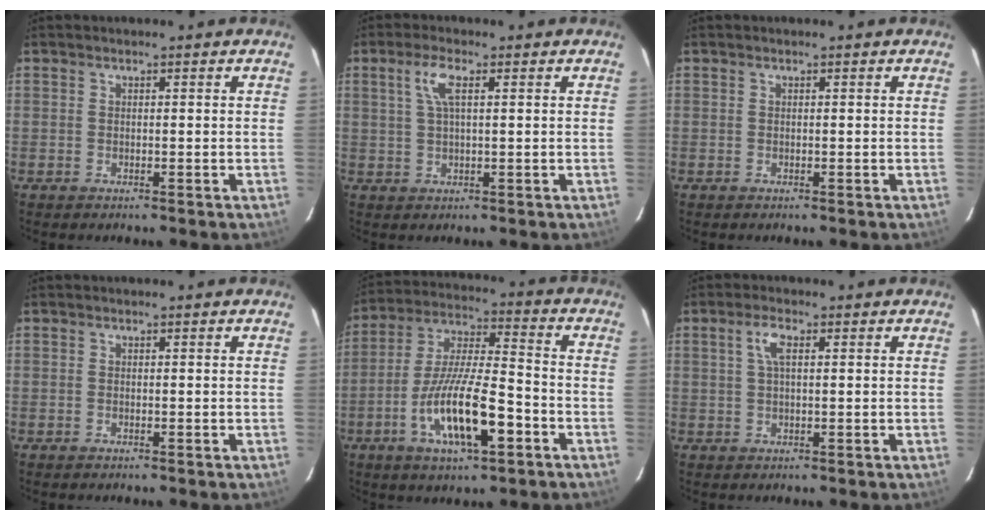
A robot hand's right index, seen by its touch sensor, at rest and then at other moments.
{"total": 4.2, "force": [1.5, 1.0, 3.8], "torque": [-0.078, 0.006, 0.029]}
{"total": 0.0}
{"total": 0.0}
{"total": 15.4, "force": [-6.4, 3.9, 13.4], "torque": [-0.266, -0.012, -0.115]}
{"total": 3.2, "force": [1.0, 1.1, 2.9], "torque": [-0.060, 0.008, 0.019]}